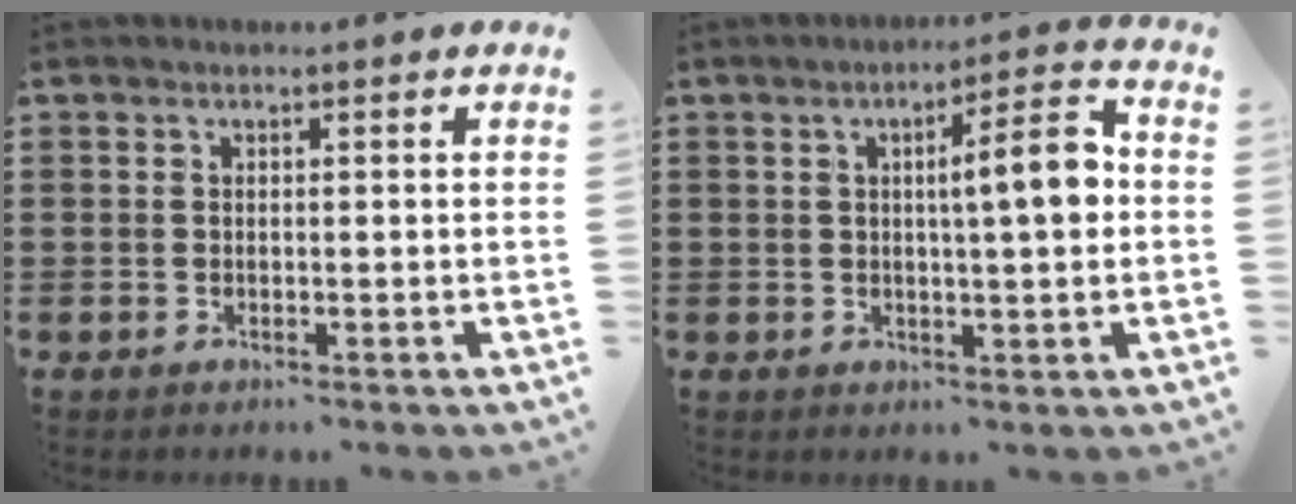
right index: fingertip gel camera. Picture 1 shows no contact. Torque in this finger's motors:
{"motor_torque": [1.32, -0.07, 0.30, 0.15]}